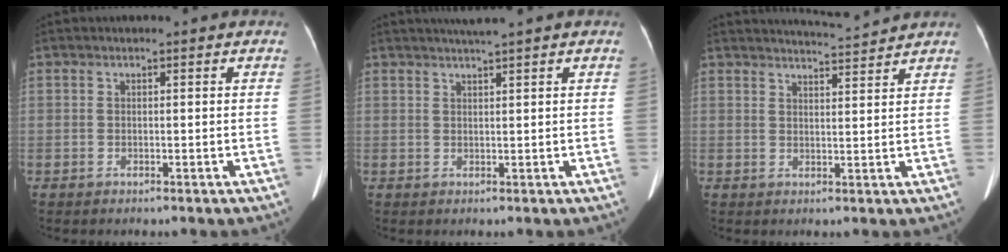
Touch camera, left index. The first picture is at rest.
{"total": 2.7, "force": [2.2, -0.7, 1.3], "torque": [-0.018, 0.010, 0.041]}
{"total": 5.1, "force": [5.0, -0.9, 0.5], "torque": [-0.017, 0.002, 0.072]}